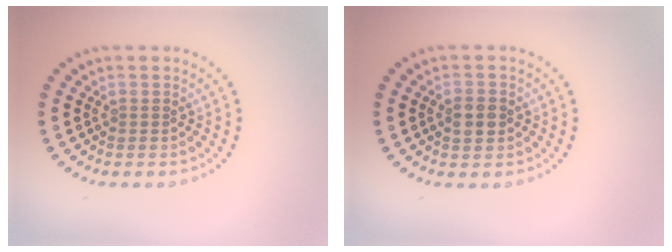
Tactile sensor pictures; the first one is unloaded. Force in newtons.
{"total": 2.5, "press": 2.5, "slide": 0.2}